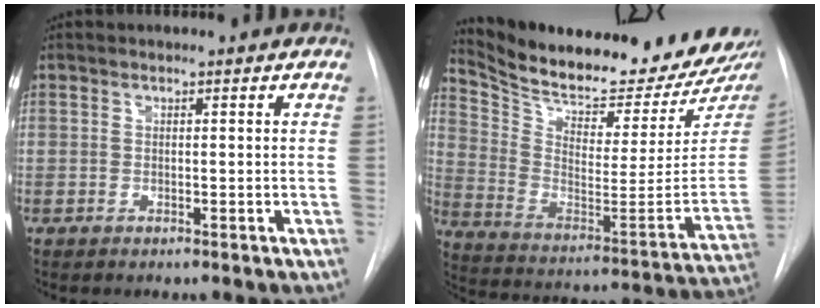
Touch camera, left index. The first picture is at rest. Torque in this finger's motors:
{"motor_torque": [0.08, -0.64, 0.16, 0.05]}